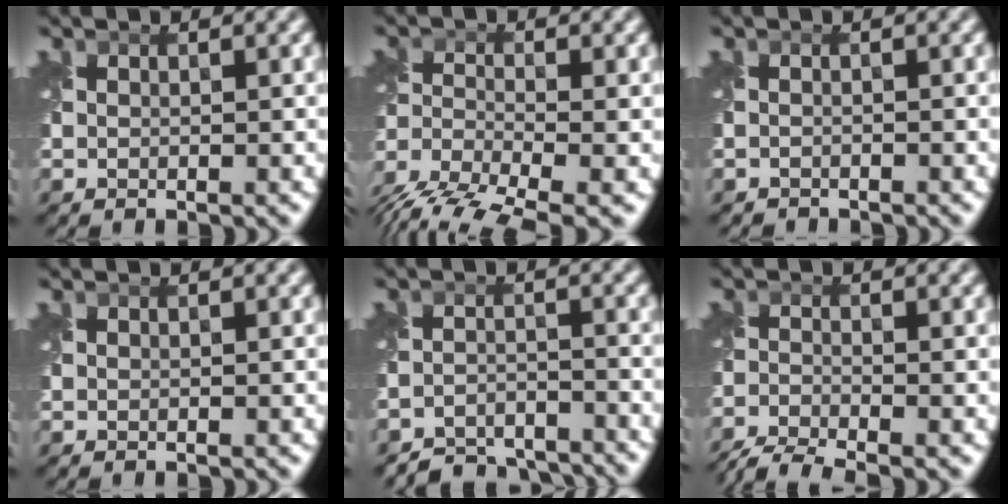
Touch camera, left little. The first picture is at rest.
{"total": 7.4, "force": [-5.8, 2.3, 4.0], "torque": [-0.079, -0.015, -0.116]}
{"total": 1.3, "force": [-1.3, 0.1, -0.2], "torque": [0.003, -0.011, -0.023]}
{"total": 0.0}
{"total": 4.8, "force": [-4.7, 1.1, 0.4], "torque": [-0.005, -0.012, -0.082]}
{"total": 5.1, "force": [-4.5, 0.7, 2.2], "torque": [-0.045, -0.027, -0.093]}